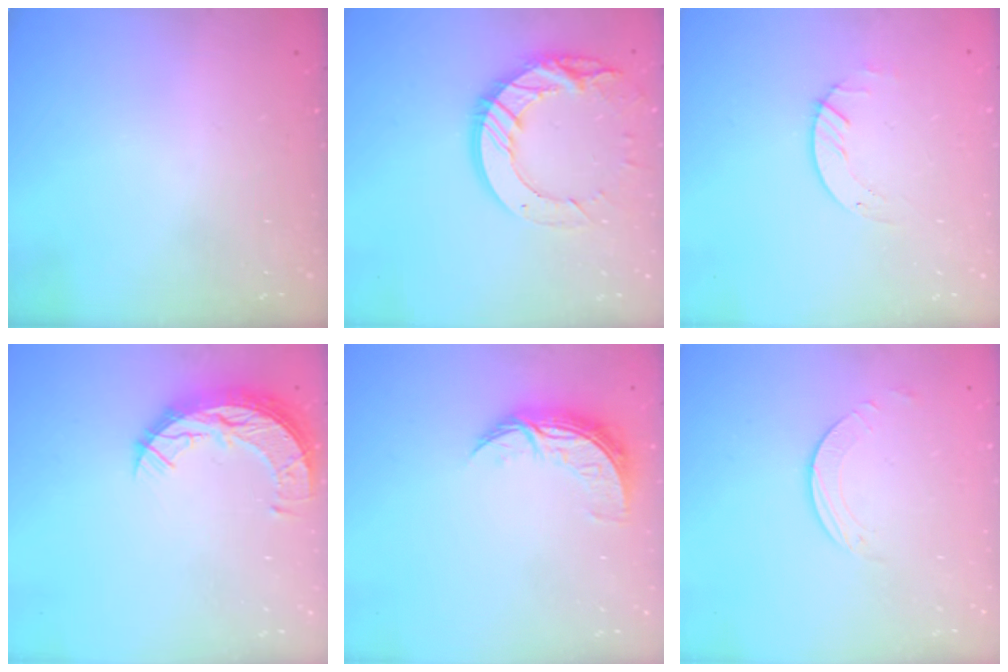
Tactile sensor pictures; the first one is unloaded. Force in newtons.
{"total": 15.9, "press": 15.8, "slide": 1.5}
{"total": 2.0, "press": 2.0, "slide": 0.2}
{"total": 10.7, "press": 10.7, "slide": 0.8}
{"total": 8.7, "press": 8.7, "slide": 0.4}
{"total": 2.5, "press": 2.5, "slide": 0.2}